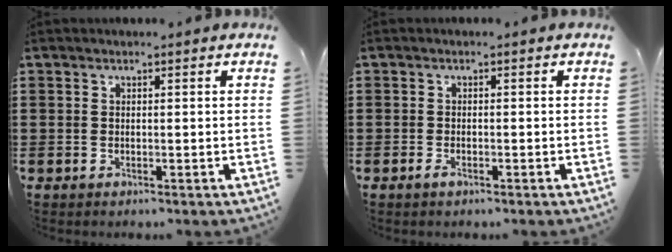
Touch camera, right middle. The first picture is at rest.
{"total": 1.1, "force": [-0.6, 0.5, 0.7], "torque": [-0.016, -0.003, -0.012]}